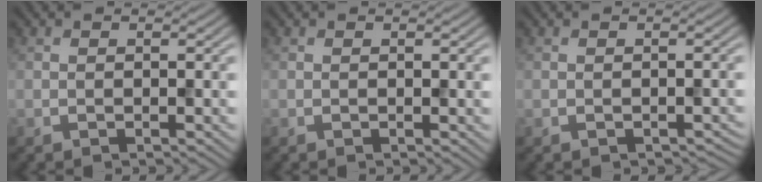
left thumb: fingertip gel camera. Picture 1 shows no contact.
{"total": 0.0}
{"total": 0.7, "force": [-0.4, 0.4, 0.4], "torque": [-0.006, -0.005, -0.004]}